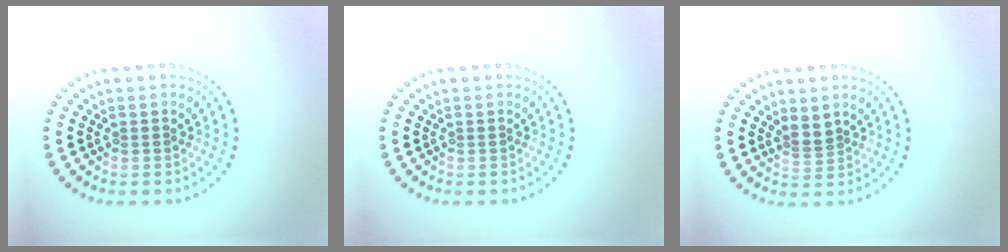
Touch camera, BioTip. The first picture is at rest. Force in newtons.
{"total": 0.0}
{"total": 1.4, "press": 1.0, "slide": 1.0}